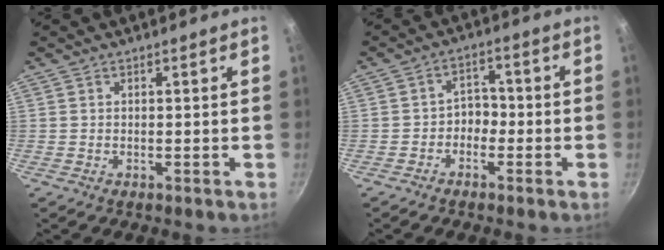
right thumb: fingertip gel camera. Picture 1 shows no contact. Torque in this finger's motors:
{"motor_torque": [-0.14, 0.03, -0.15, 0.01, 0.08]}